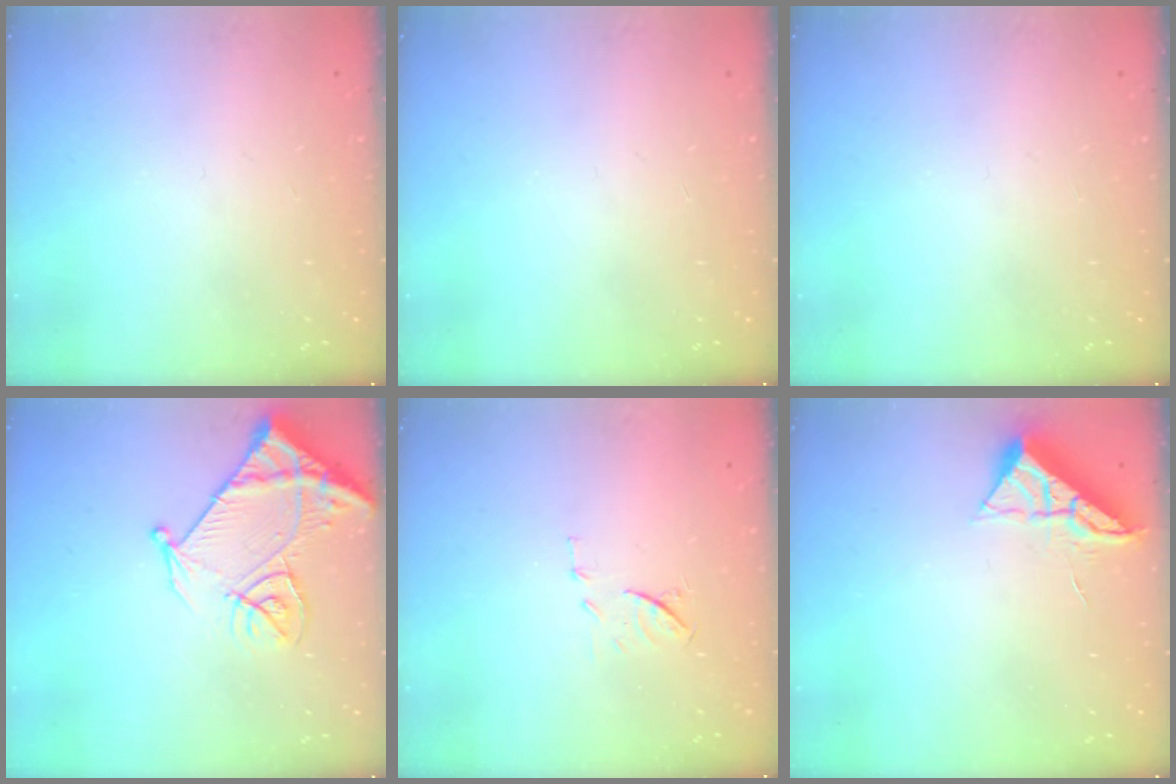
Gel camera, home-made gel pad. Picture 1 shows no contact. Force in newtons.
{"total": 0.0}
{"total": 0.0}
{"total": 13.7, "press": 13.6, "slide": 1.6}
{"total": 7.1, "press": 6.9, "slide": 1.3}
{"total": 6.9, "press": 6.9, "slide": 0.5}